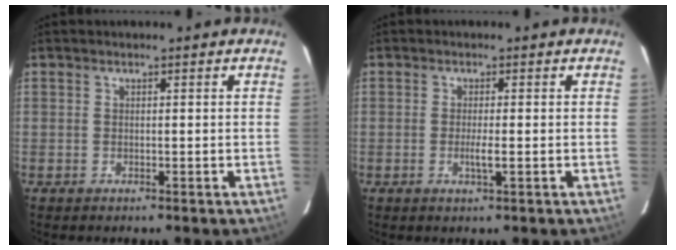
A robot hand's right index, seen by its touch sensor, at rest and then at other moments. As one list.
[{"total": 2.0, "force": [-0.4, 0.0, 2.0], "torque": [-0.038, -0.004, -0.008]}]